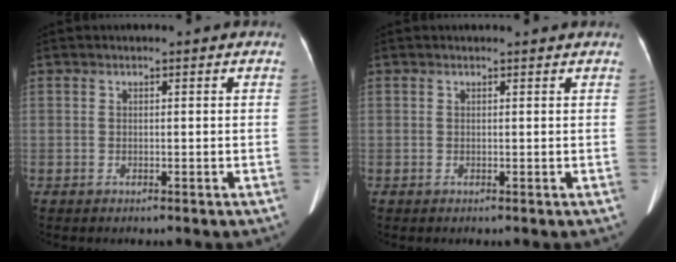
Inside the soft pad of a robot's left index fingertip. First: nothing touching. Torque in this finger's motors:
{"motor_torque": [-0.03, -0.47, -0.04, -0.05]}